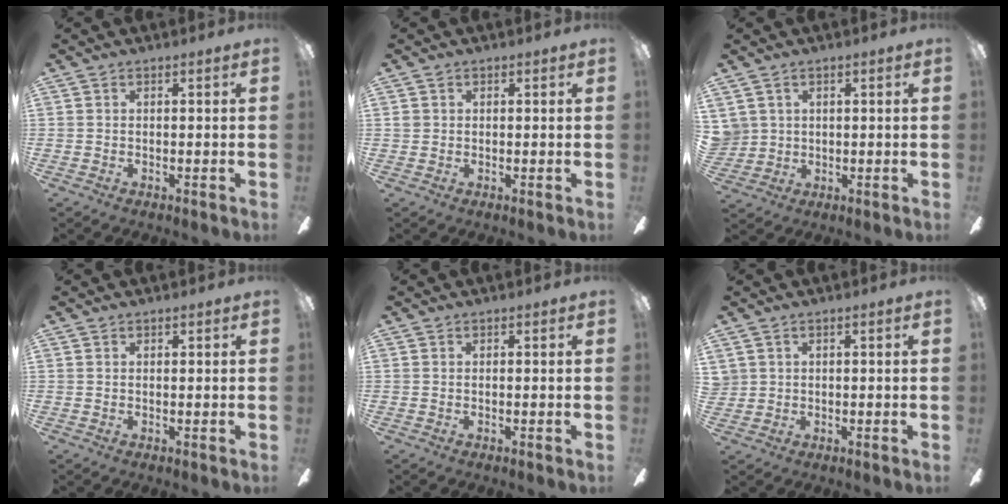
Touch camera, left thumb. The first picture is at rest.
{"total": 1.3, "force": [0.6, 1.2, 0.3], "torque": [0.001, -0.001, 0.009]}
{"total": 4.3, "force": [2.1, 3.7, -0.2], "torque": [-0.009, -0.003, 0.043]}
{"total": 0.6, "force": [0.5, 0.2, 0.0], "torque": [0.007, -0.004, 0.009]}
{"total": 0.0}
{"total": 1.8, "force": [0.9, 1.5, 0.1], "torque": [-0.005, 0.002, 0.017]}